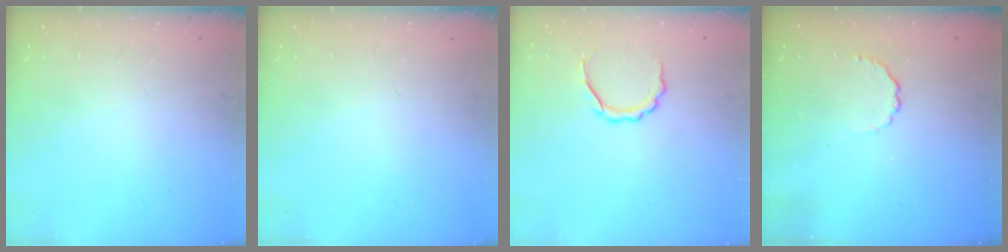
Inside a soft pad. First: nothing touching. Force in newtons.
{"total": 0.0}
{"total": 5.2, "press": 5.1, "slide": 0.4}
{"total": 3.3, "press": 3.0, "slide": 1.1}